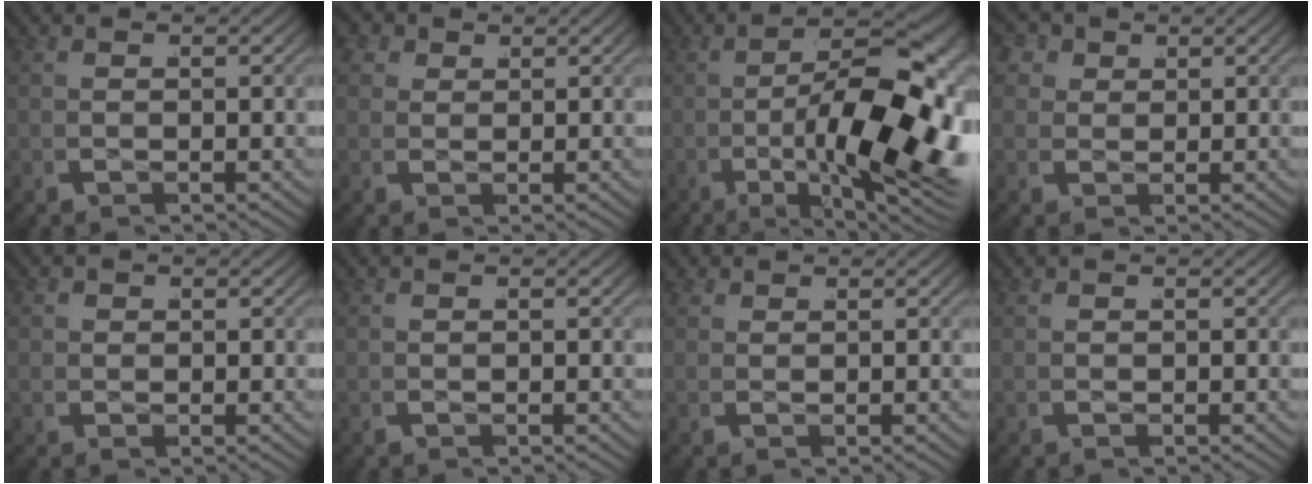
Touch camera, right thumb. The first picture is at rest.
{"total": 2.9, "force": [1.4, 2.4, 1.1], "torque": [-0.024, -0.008, 0.021]}
{"total": 17.7, "force": [-3.0, 8.0, 15.5], "torque": [-0.256, -0.030, -0.033]}
{"total": 4.3, "force": [1.6, 3.6, 1.8], "torque": [-0.042, -0.009, 0.025]}
{"total": 1.0, "force": [0.2, 0.9, 0.4], "torque": [-0.009, -0.008, 0.007]}
{"total": 0.0}
{"total": 1.3, "force": [1.1, 0.6, 0.1], "torque": [0.000, -0.004, 0.019]}
{"total": 0.0}